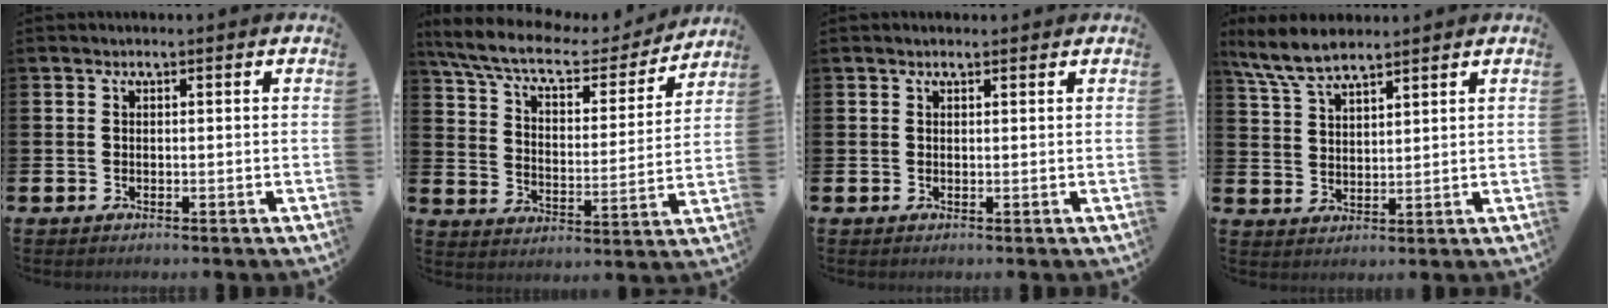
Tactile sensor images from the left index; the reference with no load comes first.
{"total": 9.3, "force": [7.9, 2.5, 4.3], "torque": [-0.113, -0.049, 0.130]}
{"total": 0.8, "force": [0.7, 0.1, 0.3], "torque": [0.004, -0.002, 0.010]}
{"total": 6.9, "force": [6.1, 1.5, 2.6], "torque": [-0.077, -0.014, 0.116]}